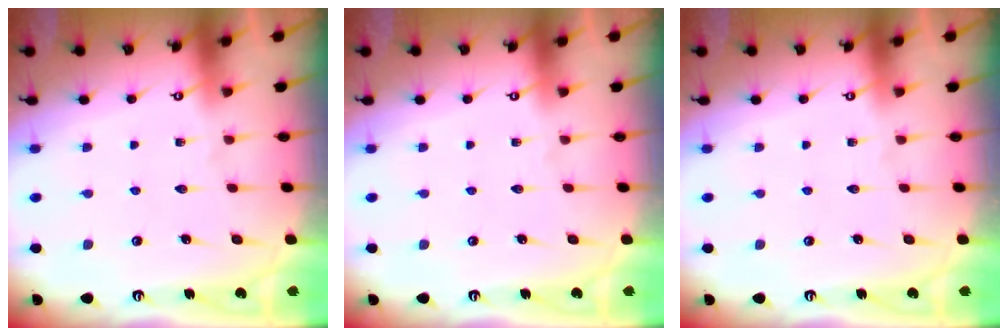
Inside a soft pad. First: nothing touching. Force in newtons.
{"total": 0.0}
{"total": 0.0}